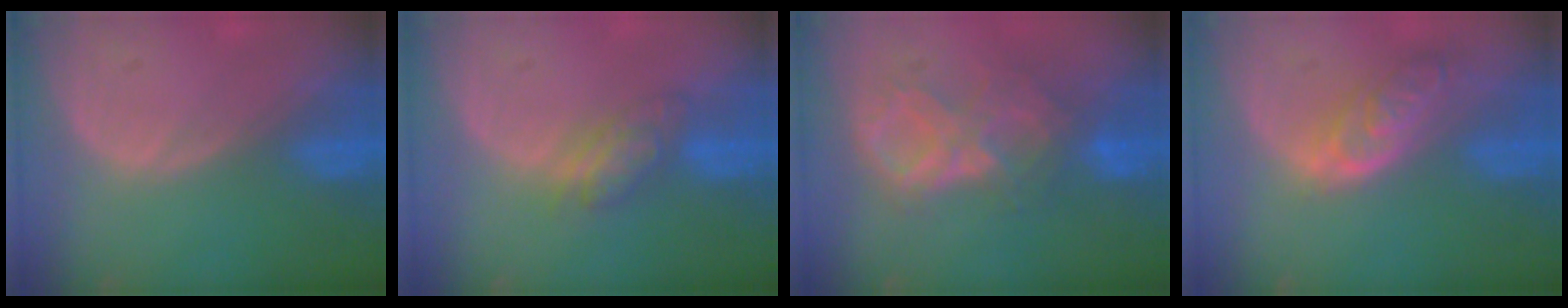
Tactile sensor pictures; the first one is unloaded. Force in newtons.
{"total": 5.2, "press": 4.7, "slide": 2.3}
{"total": 8.5, "press": 7.5, "slide": 3.9}
{"total": 6.4, "press": 5.8, "slide": 2.8}